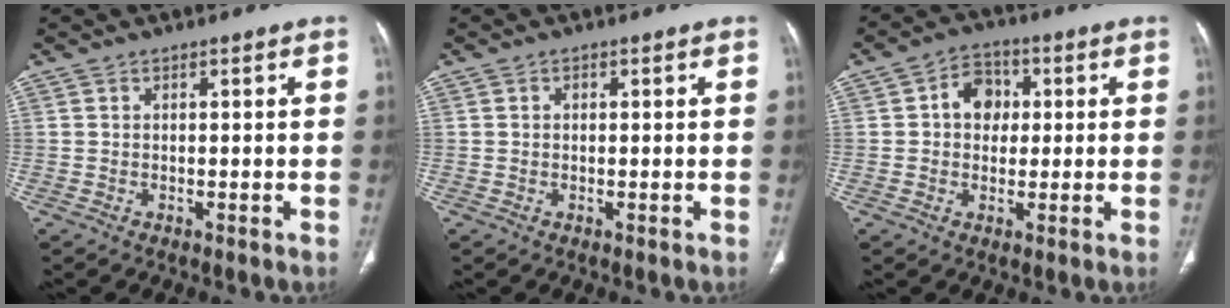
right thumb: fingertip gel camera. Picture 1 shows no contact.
{"total": 0.6, "force": [0.1, 0.5, 0.3], "torque": [-0.002, 0.002, -0.001]}
{"total": 6.9, "force": [1.1, 5.6, 3.9], "torque": [-0.030, 0.008, 0.010]}